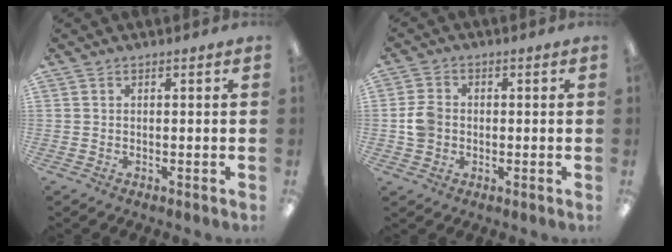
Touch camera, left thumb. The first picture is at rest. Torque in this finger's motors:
{"motor_torque": [-0.39, 0.56, 0.38, -0.28, 0.03]}